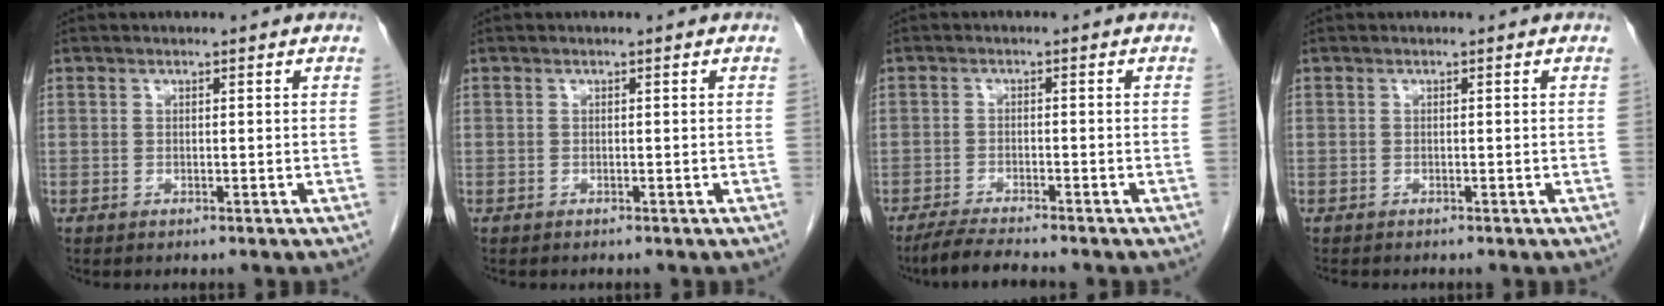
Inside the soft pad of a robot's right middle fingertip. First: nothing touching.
{"total": 0.0}
{"total": 4.5, "force": [-4.0, -0.2, 2.0], "torque": [-0.042, -0.018, -0.074]}
{"total": 0.8, "force": [-0.8, 0.2, 0.2], "torque": [-0.011, -0.003, -0.013]}